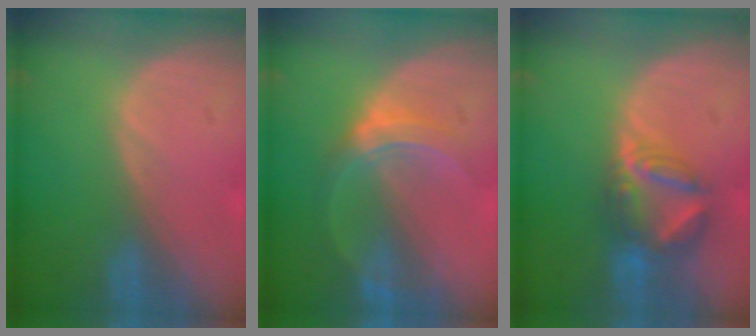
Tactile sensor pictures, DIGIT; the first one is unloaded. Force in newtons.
{"total": 5.5, "press": 5.5, "slide": 0.3}
{"total": 6.8, "press": 6.6, "slide": 1.7}